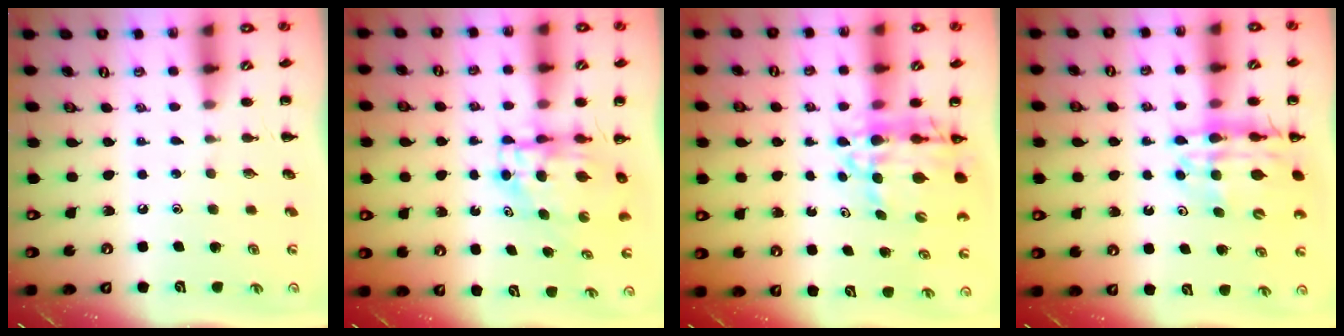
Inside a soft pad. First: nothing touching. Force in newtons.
{"total": 6.2, "press": 6.1, "slide": 1.4}
{"total": 10.4, "press": 9.7, "slide": 3.5}
{"total": 14.4, "press": 13.9, "slide": 3.6}